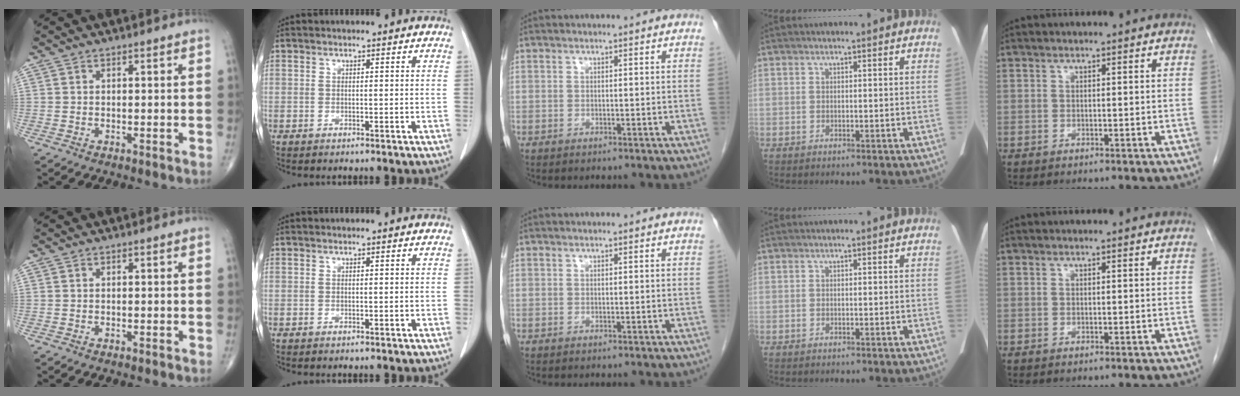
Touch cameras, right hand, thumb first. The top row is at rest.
{}